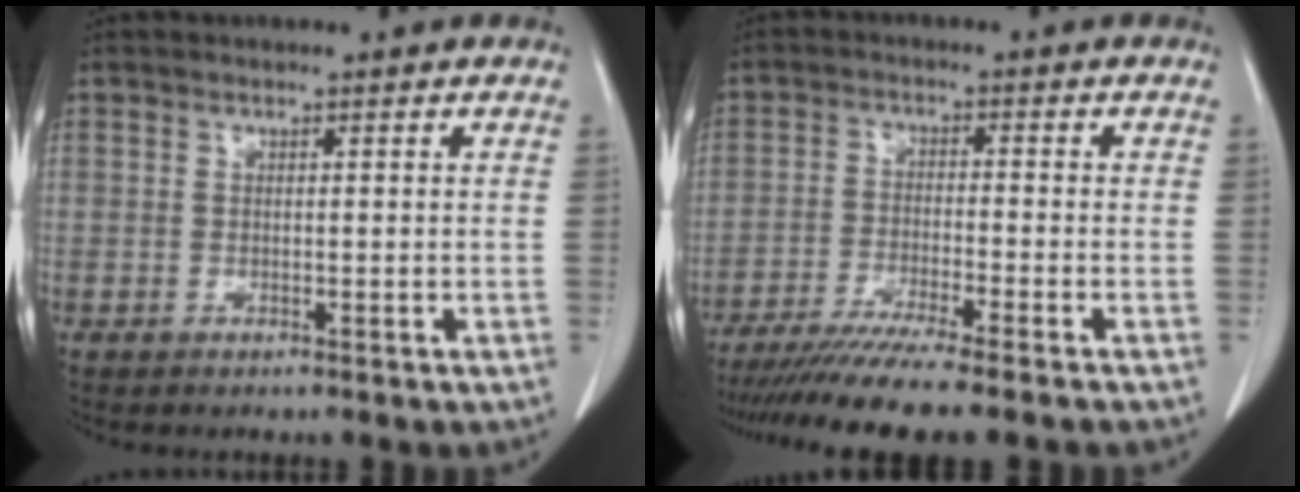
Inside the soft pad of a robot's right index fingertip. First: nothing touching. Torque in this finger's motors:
{"motor_torque": [0.71, -0.70, 0.76, 0.21]}